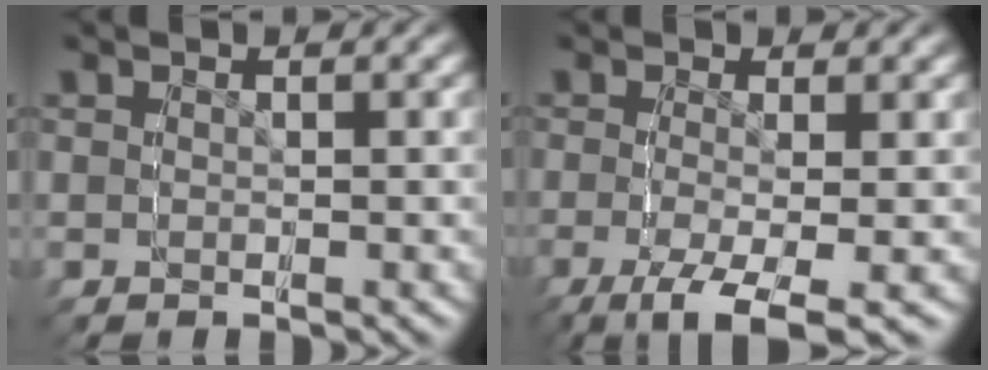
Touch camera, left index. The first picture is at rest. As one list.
[{"total": 1.6, "force": [-0.7, -1.3, -0.4], "torque": [0.021, 0.001, -0.013]}]